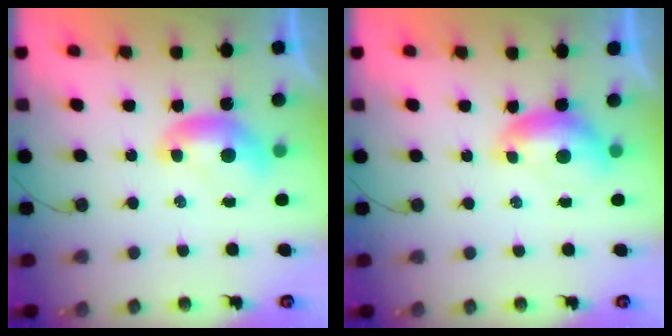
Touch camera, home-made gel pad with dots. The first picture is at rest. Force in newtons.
{"total": 0.9, "press": 0.7, "slide": 0.6}